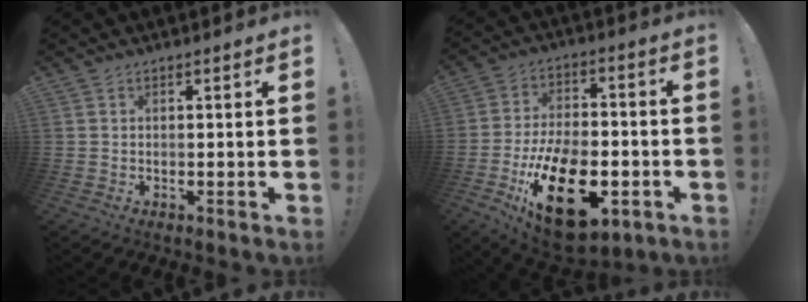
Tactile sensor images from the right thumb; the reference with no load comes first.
{"total": 24.1, "force": [-9.4, 13.3, 17.8], "torque": [-0.296, 0.055, -0.143]}